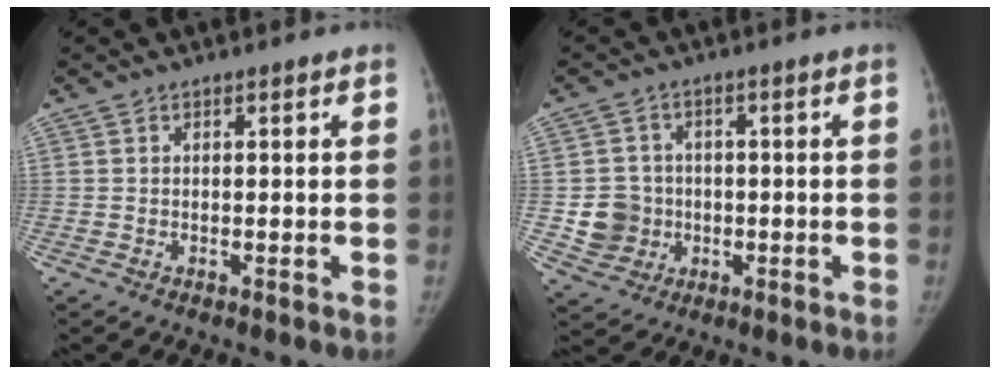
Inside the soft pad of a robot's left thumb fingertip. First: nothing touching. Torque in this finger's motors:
{"motor_torque": [-0.04, 0.06, 0.46, -0.21, 0.09]}